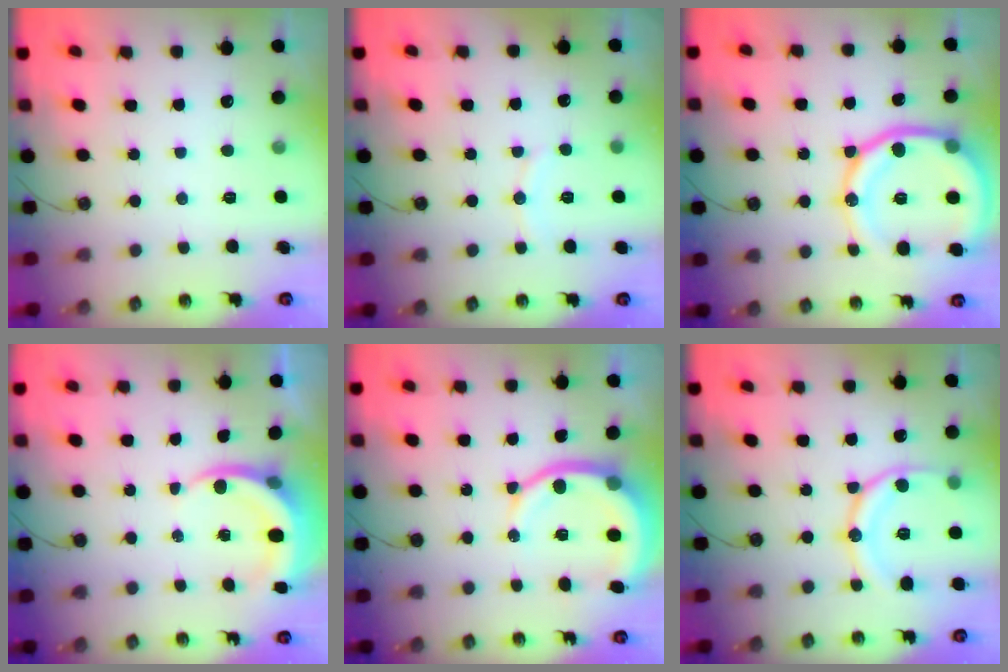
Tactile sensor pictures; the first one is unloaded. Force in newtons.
{"total": 5.7, "press": 5.7, "slide": 0.6}
{"total": 19.3, "press": 19.2, "slide": 2.5}
{"total": 5.8, "press": 5.8, "slide": 0.5}
{"total": 11.3, "press": 11.2, "slide": 1.5}
{"total": 14.3, "press": 14.2, "slide": 1.4}